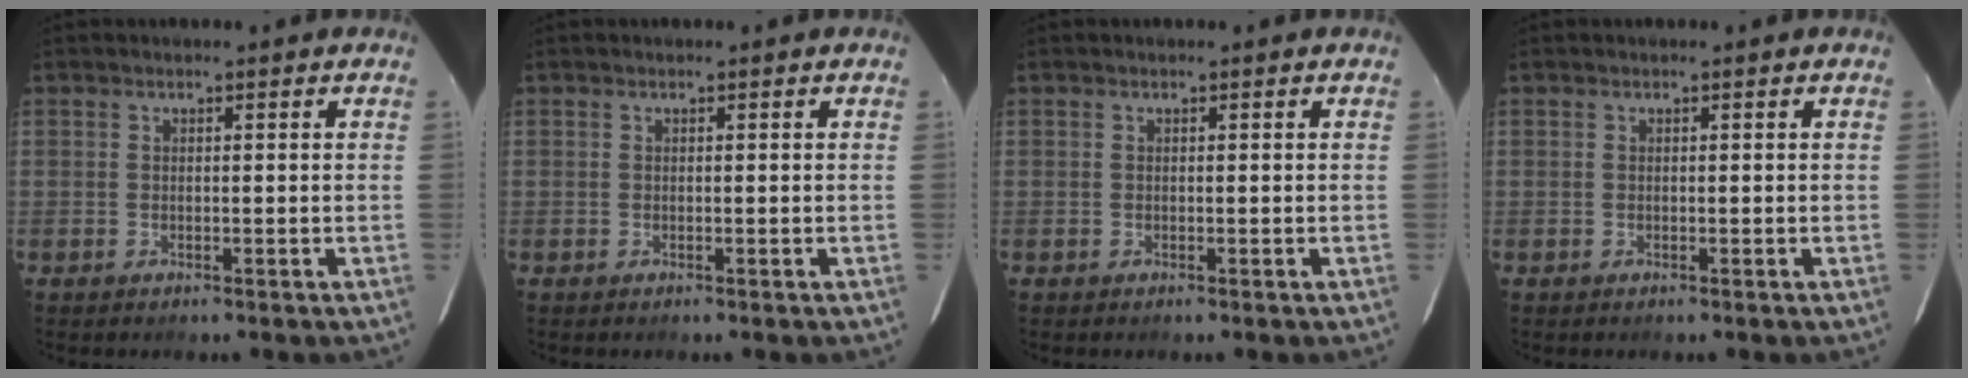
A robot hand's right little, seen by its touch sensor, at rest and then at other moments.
{"total": 0.0}
{"total": 0.0}
{"total": 0.0}